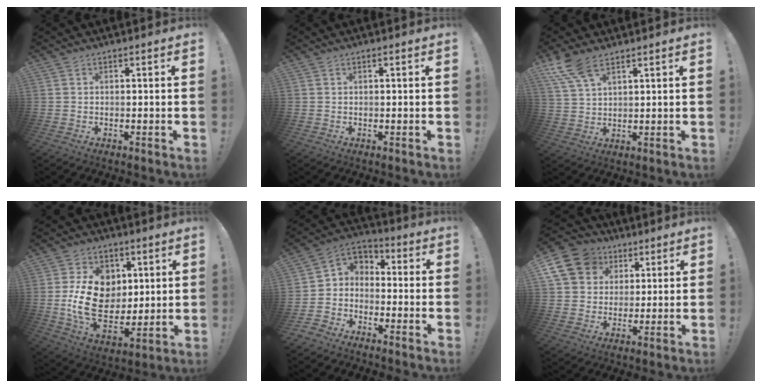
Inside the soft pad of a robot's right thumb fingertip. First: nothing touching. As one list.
[{"total": 0.7, "force": [0.1, -0.1, 0.7], "torque": [-0.014, 0.000, 0.002]}, {"total": 7.8, "force": [5.8, 2.6, 4.6], "torque": [-0.096, -0.024, 0.111]}, {"total": 18.7, "force": [2.5, 14.4, 11.6], "torque": [-0.203, -0.023, 0.052]}, {"total": 5.6, "force": [-3.6, 4.2, 0.5], "torque": [-0.012, 0.010, -0.067]}, {"total": 14.6, "force": [5.6, 12.1, 6.0], "torque": [-0.095, -0.026, 0.115]}]